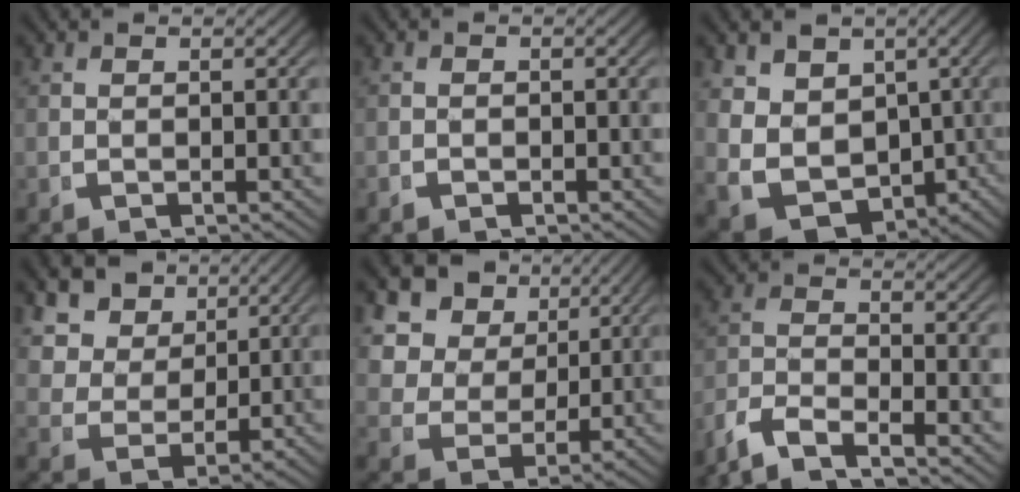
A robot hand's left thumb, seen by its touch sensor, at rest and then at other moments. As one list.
[{"total": 0.7, "force": [-0.6, 0.3, 0.1], "torque": [-0.005, -0.004, -0.012]}, {"total": 11.7, "force": [-2.5, 9.4, 6.6], "torque": [-0.168, -0.072, -0.015]}, {"total": 9.2, "force": [3.3, 7.0, 4.9], "torque": [-0.111, -0.019, 0.060]}, {"total": 10.8, "force": [3.3, 8.5, 5.8], "torque": [-0.140, -0.023, 0.057]}, {"total": 6.8, "force": [-4.6, 3.5, 3.6], "torque": [-0.074, -0.019, -0.078]}]